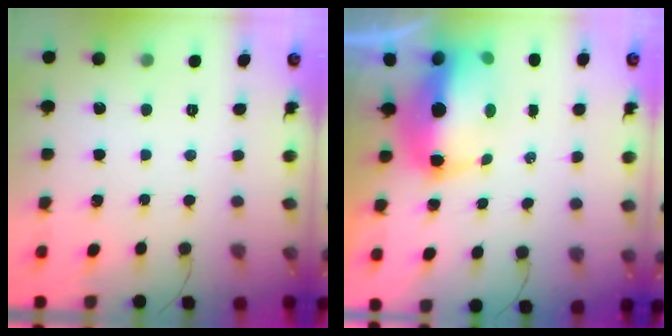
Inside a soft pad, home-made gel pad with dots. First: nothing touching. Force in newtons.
{"total": 13.6, "press": 13.3, "slide": 2.6}